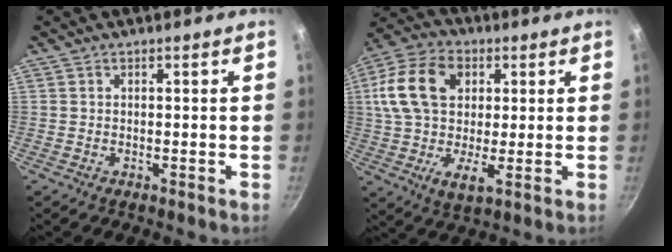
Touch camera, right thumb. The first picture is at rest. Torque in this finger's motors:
{"motor_torque": [-0.48, 1.52, 1.49, -0.38, 0.26]}